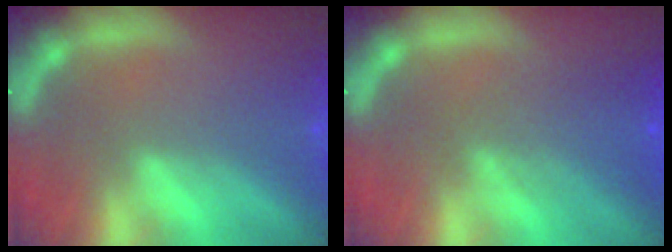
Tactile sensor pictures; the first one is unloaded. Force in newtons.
{"total": 4.1}